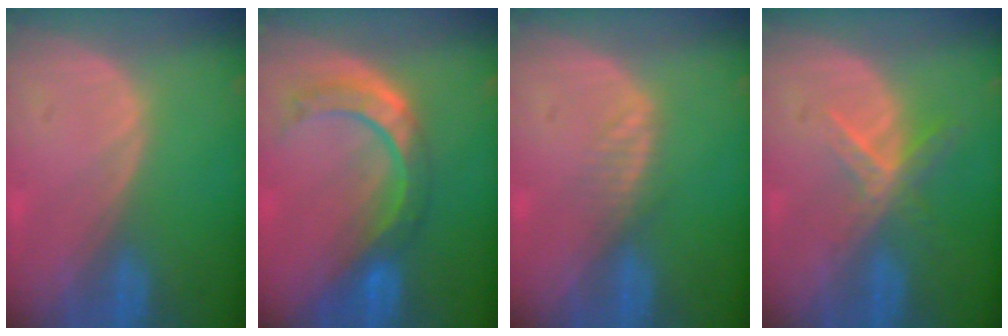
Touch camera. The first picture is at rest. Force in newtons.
{"total": 8.6, "press": 7.2, "slide": 4.5}
{"total": 2.0, "press": 2.0, "slide": 0.2}
{"total": 5.6, "press": 4.9, "slide": 2.7}